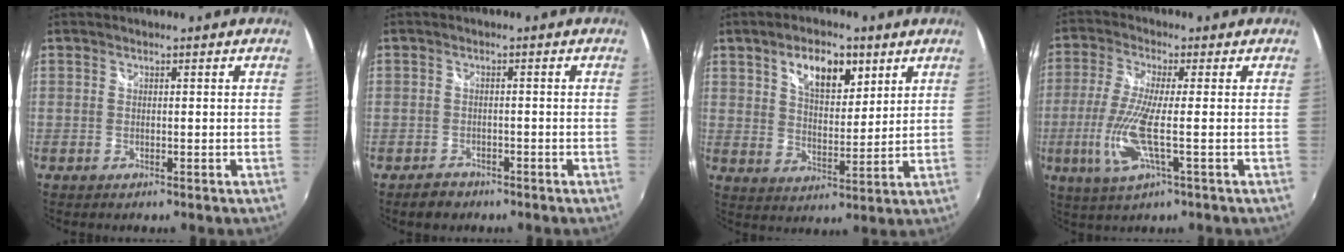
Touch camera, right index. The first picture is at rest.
{"total": 3.2, "force": [-2.2, 2.2, 0.4], "torque": [-0.014, 0.005, -0.033]}
{"total": 9.8, "force": [5.2, 4.8, 6.7], "torque": [-0.110, 0.012, 0.087]}
{"total": 9.7, "force": [-2.2, 1.0, 9.4], "torque": [-0.208, -0.012, -0.043]}